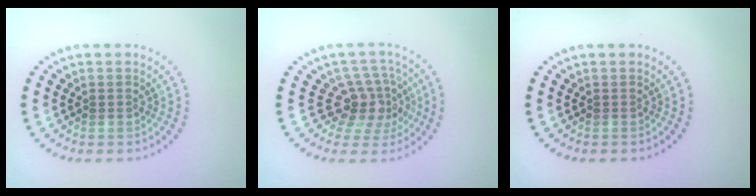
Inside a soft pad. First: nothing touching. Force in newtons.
{"total": 4.0, "press": 2.9, "slide": 2.7}
{"total": 0.0}